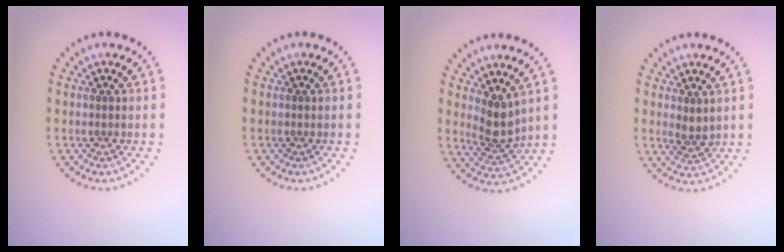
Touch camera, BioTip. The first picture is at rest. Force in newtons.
{"total": 0.0}
{"total": 2.8, "press": 2.2, "slide": 1.7}
{"total": 1.6, "press": 1.5, "slide": 0.6}